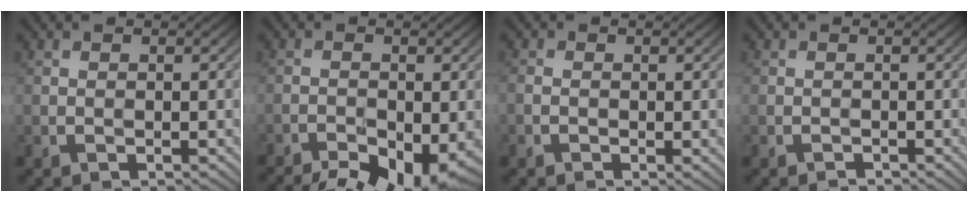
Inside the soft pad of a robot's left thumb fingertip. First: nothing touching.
{"total": 10.6, "force": [-7.5, 3.5, 6.6], "torque": [-0.111, -0.034, -0.103]}
{"total": 1.5, "force": [-0.4, 0.9, 1.1], "torque": [-0.021, -0.001, -0.007]}
{"total": 0.6, "force": [-0.5, 0.2, -0.2], "torque": [0.002, 0.001, -0.010]}